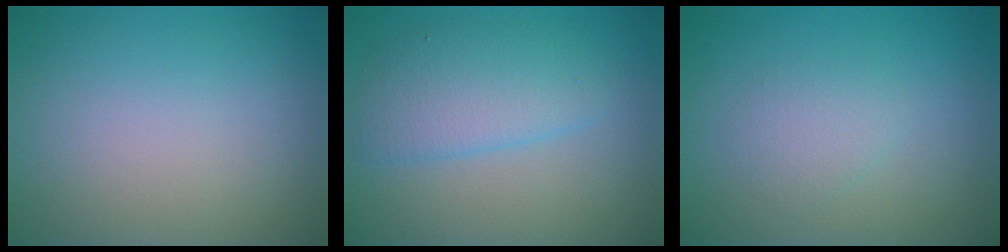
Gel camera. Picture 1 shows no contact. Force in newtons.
{"total": 3.7, "press": 3.7, "slide": 0.2}
{"total": 1.5, "press": 1.5, "slide": 0.1}